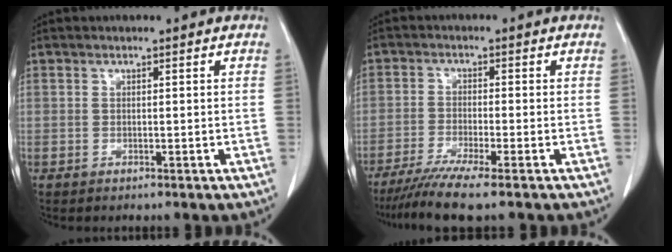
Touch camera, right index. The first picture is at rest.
{"total": 7.1, "force": [-5.6, -0.9, 4.3], "torque": [-0.069, -0.022, -0.096]}